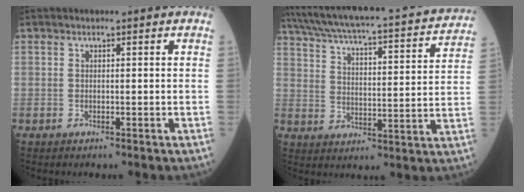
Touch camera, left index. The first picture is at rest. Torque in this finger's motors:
{"motor_torque": [1.04, -1.10, 0.22, 0.06]}